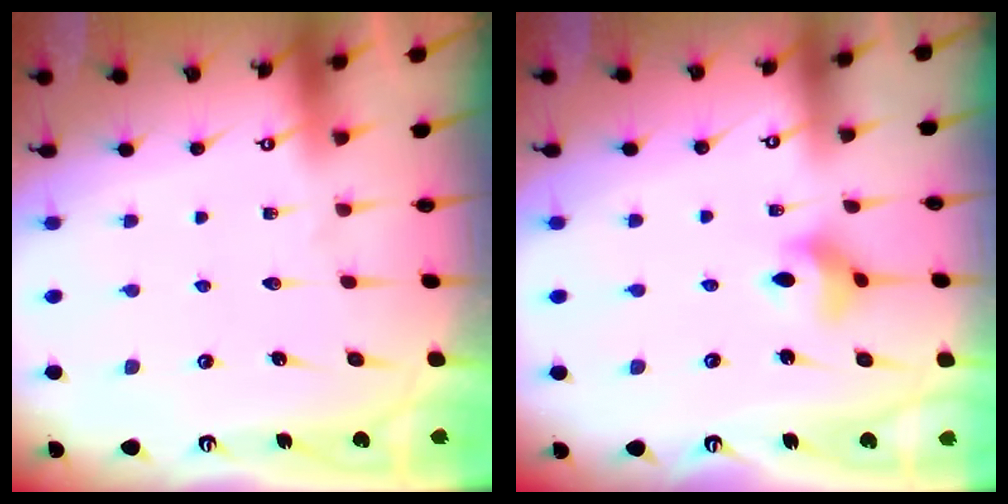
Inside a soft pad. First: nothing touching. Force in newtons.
{"total": 5.5, "press": 5.4, "slide": 0.7}